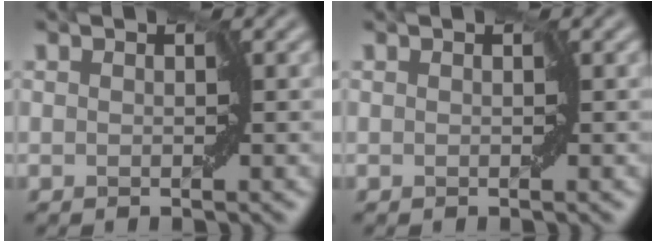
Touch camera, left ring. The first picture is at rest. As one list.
[{"total": 0.0}]